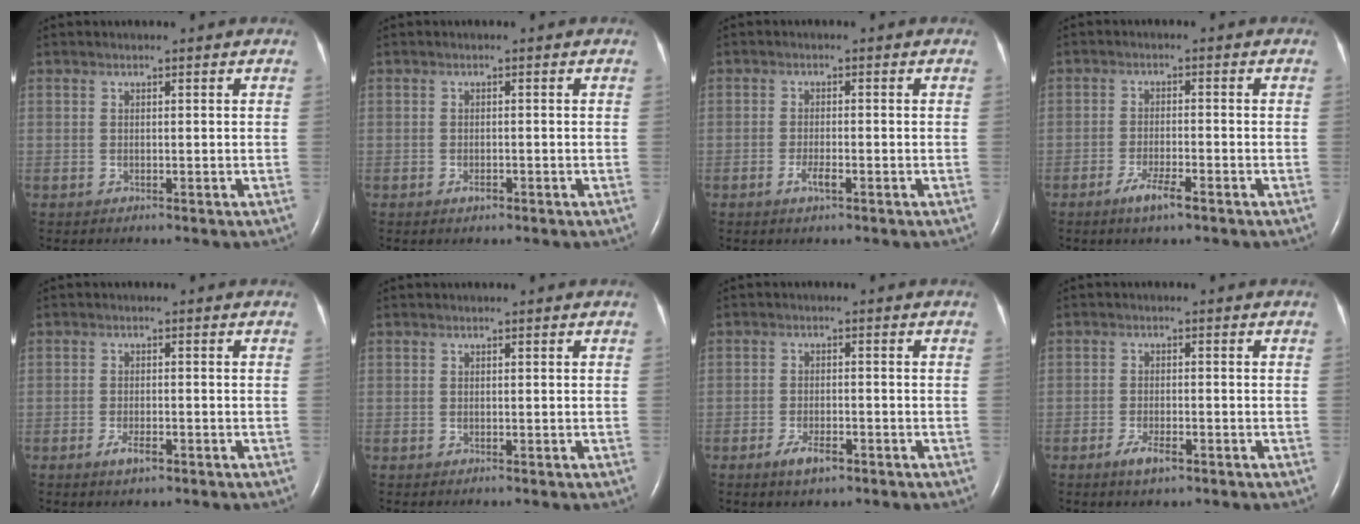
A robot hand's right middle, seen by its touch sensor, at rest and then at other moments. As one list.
[{"total": 1.1, "force": [-0.7, 0.5, 0.7], "torque": [-0.012, 0.000, -0.009]}, {"total": 2.2, "force": [-1.1, 0.4, 1.8], "torque": [-0.039, -0.002, -0.022]}, {"total": 4.0, "force": [-2.5, 0.5, 3.0], "torque": [-0.061, -0.005, -0.047]}, {"total": 2.6, "force": [-1.5, 0.8, 1.9], "torque": [-0.039, 0.000, -0.026]}, {"total": 0.0}, {"total": 3.5, "force": [-2.2, 1.2, 2.5], "torque": [-0.051, 0.000, -0.038]}, {"total": 3.1, "force": [-1.9, 0.9, 2.3], "torque": [-0.048, -0.001, -0.035]}]